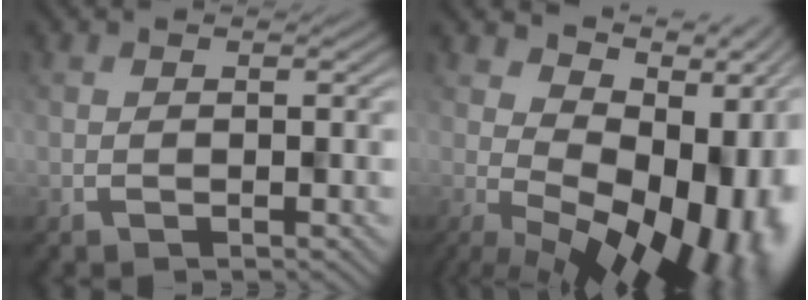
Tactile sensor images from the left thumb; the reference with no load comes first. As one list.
[{"total": 17.8, "force": [-0.5, 10.6, 14.3], "torque": [-0.168, -0.030, 0.034]}]